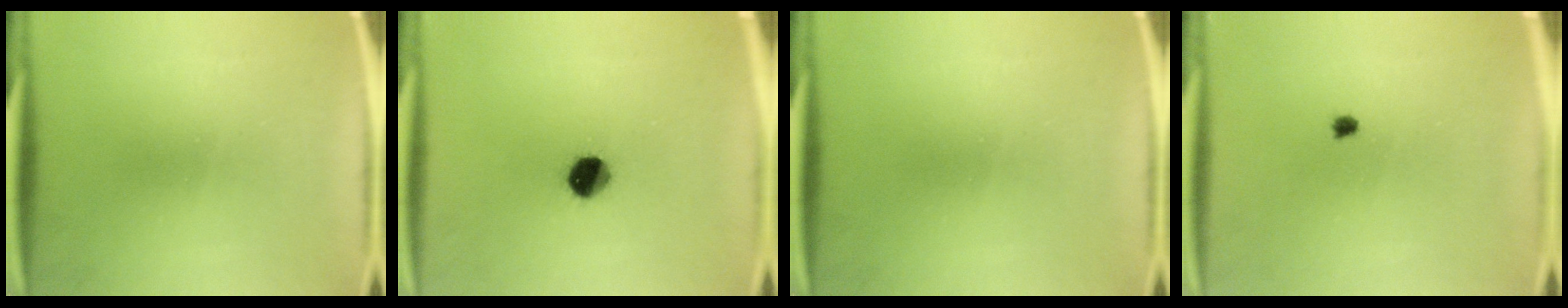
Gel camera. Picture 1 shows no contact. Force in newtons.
{"total": 6.7}
{"total": 0.0}
{"total": 0.6}